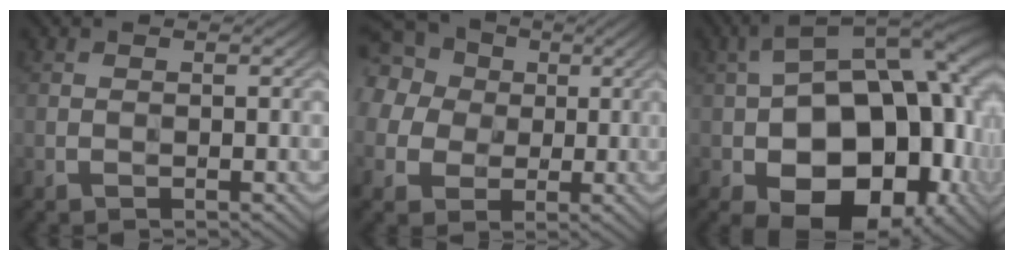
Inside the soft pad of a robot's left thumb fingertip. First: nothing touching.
{"total": 15.6, "force": [4.6, 13.1, 7.0], "torque": [-0.222, 0.017, 0.067]}
{"total": 22.3, "force": [-4.7, 13.5, 17.1], "torque": [-0.262, -0.022, -0.047]}